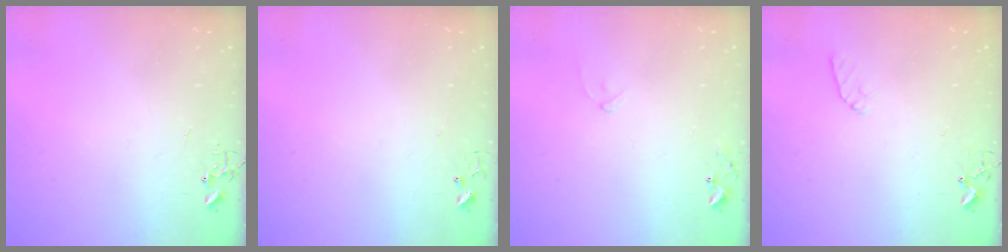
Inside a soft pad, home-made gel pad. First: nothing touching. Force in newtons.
{"total": 3.8, "press": 3.8, "slide": 0.3}
{"total": 7.8, "press": 7.7, "slide": 0.5}
{"total": 6.6, "press": 6.5, "slide": 0.7}